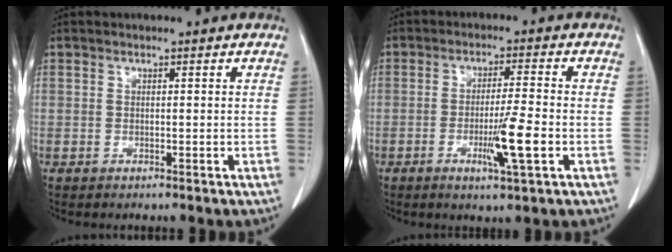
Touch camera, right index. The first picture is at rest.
{"total": 7.0, "force": [-2.2, -0.1, 6.7], "torque": [-0.114, -0.012, -0.038]}